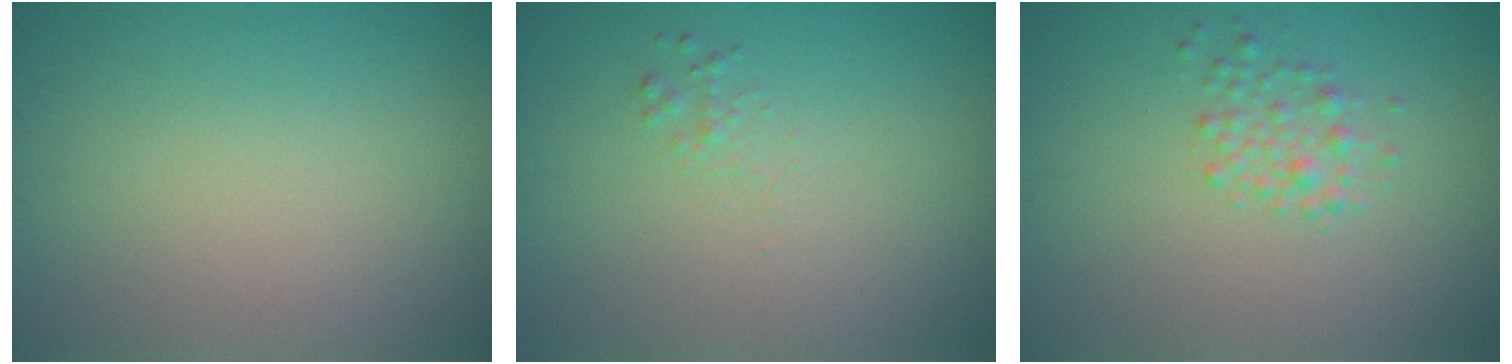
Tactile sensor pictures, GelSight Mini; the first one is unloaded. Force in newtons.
{"total": 0.6, "press": 0.6, "slide": 0.0}
{"total": 1.7, "press": 1.7, "slide": 0.1}